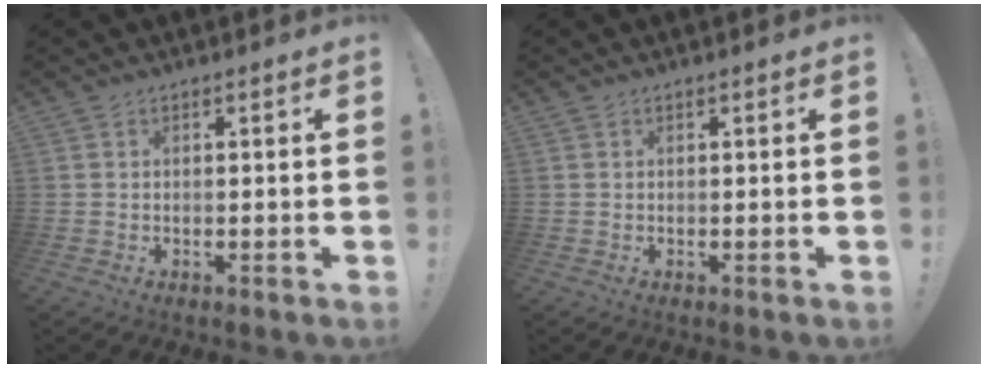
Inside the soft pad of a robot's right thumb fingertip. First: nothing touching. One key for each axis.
{"total": 0.0}